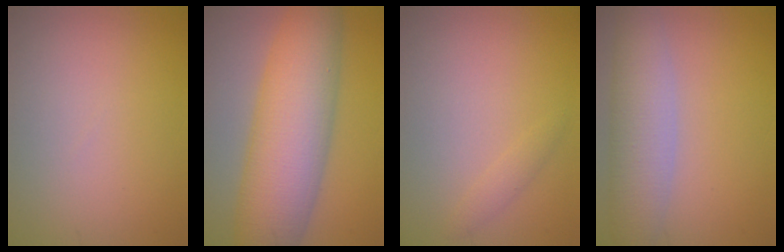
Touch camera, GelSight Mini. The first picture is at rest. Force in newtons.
{"total": 10.8, "press": 10.8, "slide": 0.3}
{"total": 1.0, "press": 1.0, "slide": 0.1}
{"total": 5.3, "press": 5.3, "slide": 0.3}